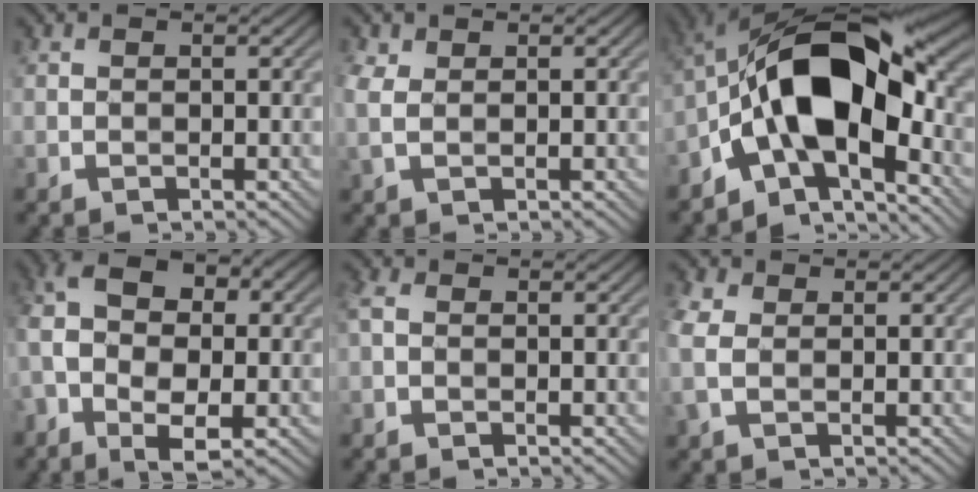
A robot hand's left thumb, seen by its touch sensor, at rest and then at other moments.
{"total": 2.1, "force": [0.8, 1.0, 1.7], "torque": [-0.049, 0.004, 0.013]}
{"total": 16.4, "force": [-3.9, 8.1, 13.7], "torque": [-0.210, 0.016, -0.079]}
{"total": 11.3, "force": [-1.7, 6.3, 9.2], "torque": [-0.197, 0.010, -0.034]}
{"total": 1.7, "force": [-0.1, 1.1, 1.3], "torque": [-0.039, 0.005, -0.009]}
{"total": 3.6, "force": [0.5, 2.3, 2.7], "torque": [-0.087, 0.006, 0.004]}